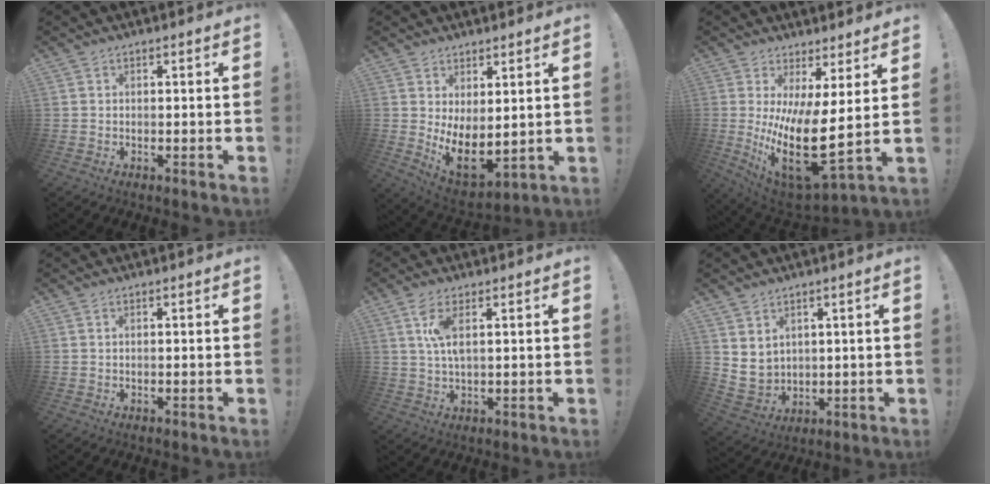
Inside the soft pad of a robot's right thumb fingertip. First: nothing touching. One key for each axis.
{"total": 8.3, "fx": 1.7, "fy": 4.6, "fz": 6.7, "tx": -0.091, "ty": -0.044, "tz": 0.040}
{"total": 17.4, "fx": 0.4, "fy": 4.8, "fz": 16.7, "tx": -0.315, "ty": -0.045, "tz": 0.012}
{"total": 0.6, "fx": 0.3, "fy": -0.3, "fz": 0.4, "tx": -0.013, "ty": 0.002, "tz": 0.006}
{"total": 7.1, "fx": 2.6, "fy": 2.0, "fz": 6.2, "tx": -0.128, "ty": -0.007, "tz": 0.046}
{"total": 5.5, "fx": 3.3, "fy": 4.3, "fz": 0.9, "tx": -0.028, "ty": -0.025, "tz": 0.071}